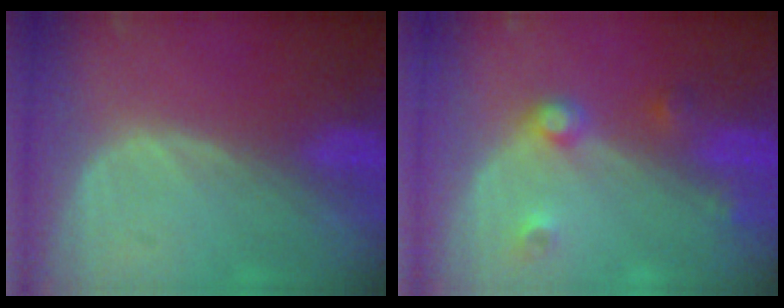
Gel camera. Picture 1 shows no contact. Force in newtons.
{"total": 3.7, "press": 3.4, "slide": 1.3}